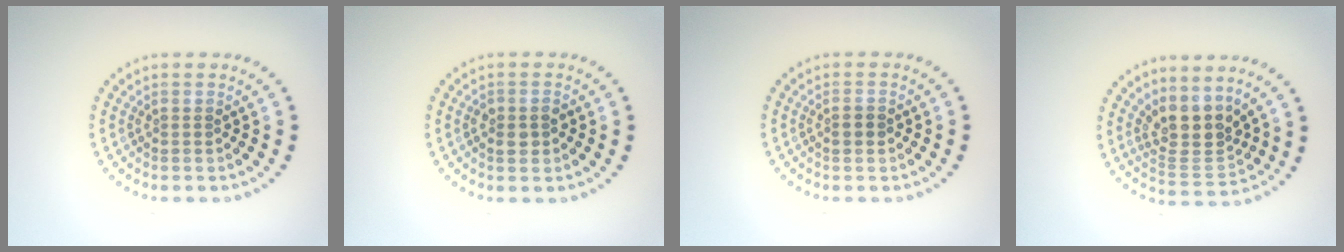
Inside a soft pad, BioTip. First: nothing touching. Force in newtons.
{"total": 1.6, "press": 1.5, "slide": 0.2}
{"total": 1.2, "press": 1.2, "slide": 0.3}
{"total": 4.0, "press": 3.3, "slide": 2.2}